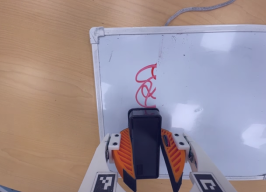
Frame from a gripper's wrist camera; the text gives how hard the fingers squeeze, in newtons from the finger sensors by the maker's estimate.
{"total": 9.5, "left": 9.2, "right": 9.8}